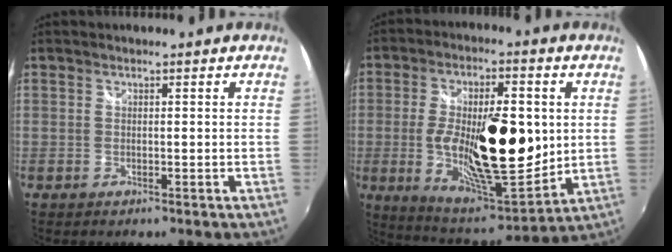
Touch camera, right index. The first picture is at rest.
{"total": 23.2, "force": [0.0, 9.6, 21.1], "torque": [-0.371, -0.020, 0.012]}